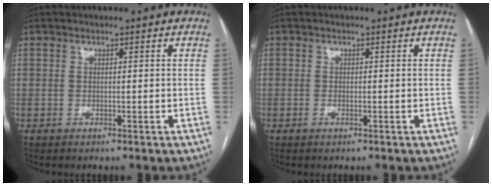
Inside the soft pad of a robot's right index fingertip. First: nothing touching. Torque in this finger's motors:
{"motor_torque": [-0.14, -0.11, -0.04, 0.00]}